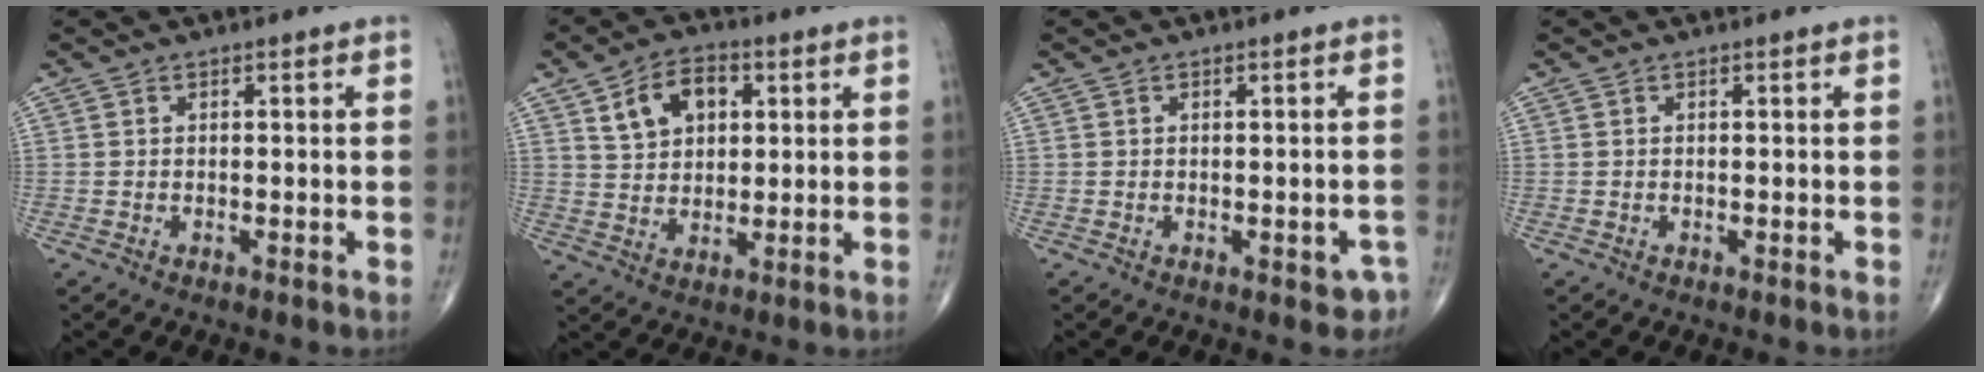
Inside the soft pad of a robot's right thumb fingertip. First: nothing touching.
{"total": 9.2, "force": [3.5, 6.2, 5.9], "torque": [-0.074, -0.004, 0.061]}
{"total": 3.0, "force": [-1.5, 1.6, 2.1], "torque": [-0.005, 0.011, -0.011]}
{"total": 0.0}